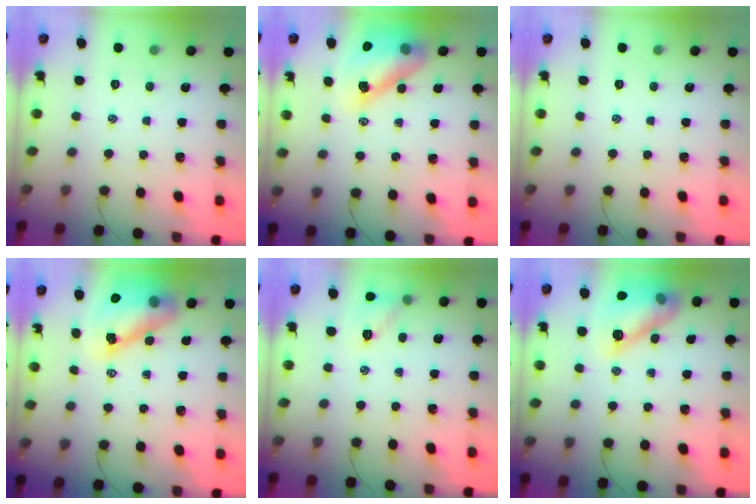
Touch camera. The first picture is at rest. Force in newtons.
{"total": 15.0, "press": 14.3, "slide": 4.5}
{"total": 0.0}
{"total": 13.1, "press": 12.7, "slide": 3.5}
{"total": 7.2, "press": 7.2, "slide": 1.0}
{"total": 14.9, "press": 14.8, "slide": 1.5}